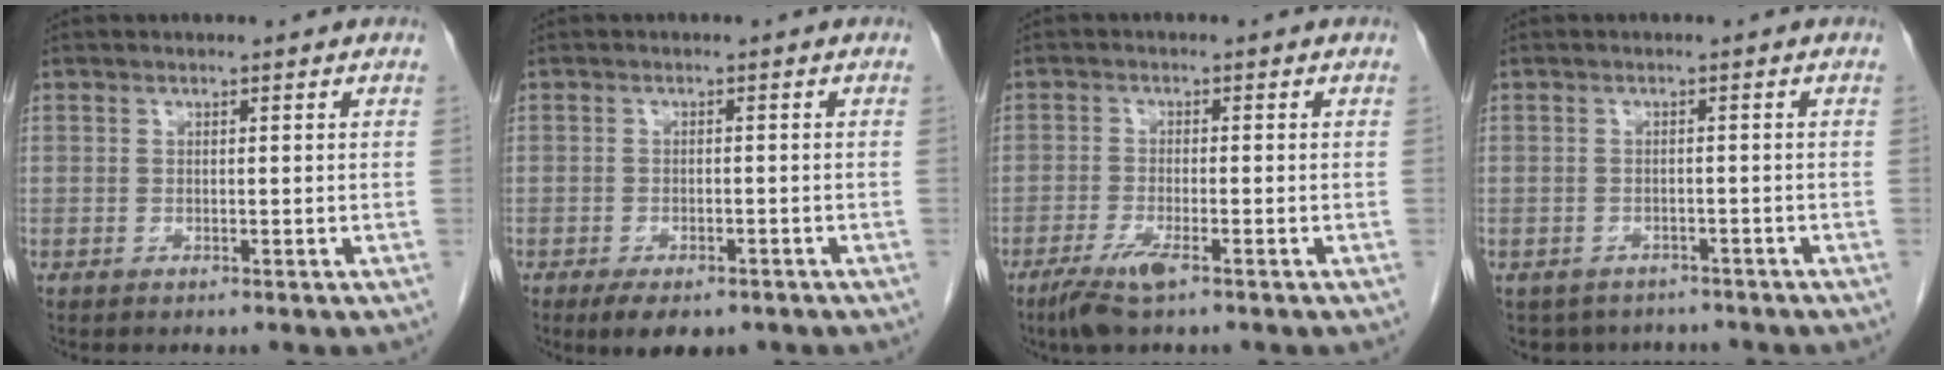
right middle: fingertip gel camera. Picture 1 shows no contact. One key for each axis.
{"total": 5.8, "fx": -4.1, "fy": 2.4, "fz": 3.2, "tx": -0.045, "ty": -0.006, "tz": -0.057}
{"total": 4.5, "fx": -2.9, "fy": 0.5, "fz": 3.4, "tx": -0.077, "ty": -0.012, "tz": -0.056}
{"total": 6.0, "fx": -5.0, "fy": 3.2, "fz": 0.6, "tx": 0.000, "ty": 0.005, "tz": -0.061}